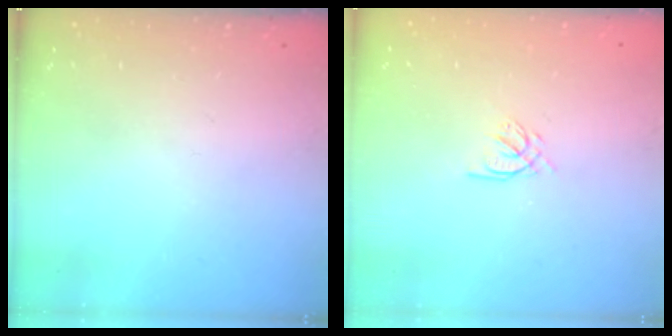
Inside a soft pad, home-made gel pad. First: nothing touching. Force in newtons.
{"total": 2.4, "press": 2.4, "slide": 0.3}